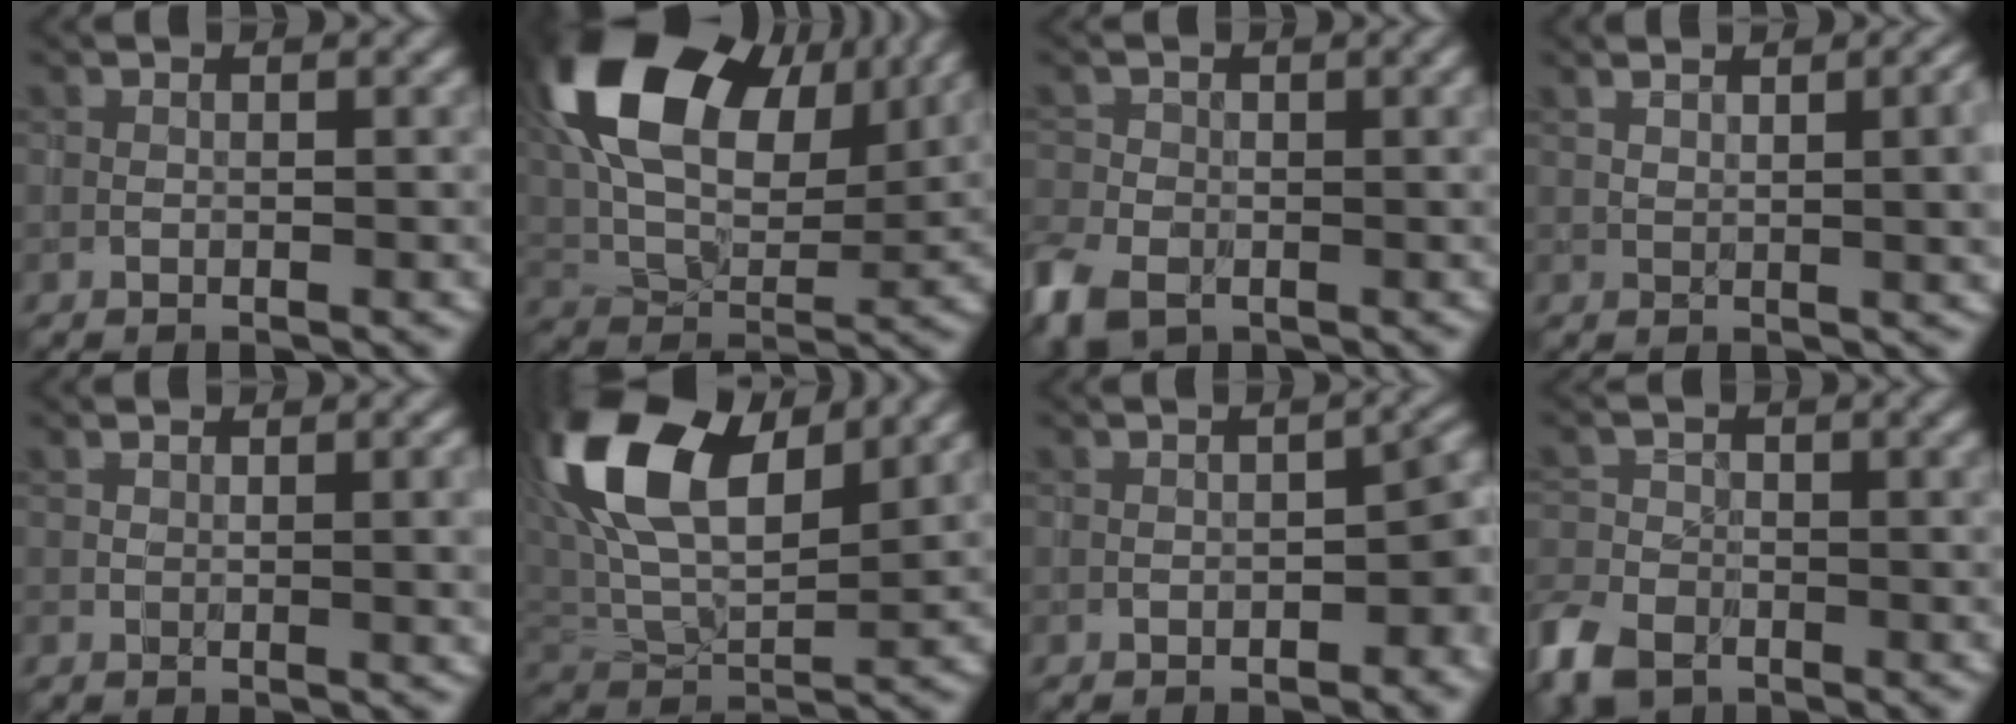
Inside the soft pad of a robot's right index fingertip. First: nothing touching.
{"total": 17.0, "force": [7.5, 9.7, 11.8], "torque": [-0.221, 0.028, 0.129]}
{"total": 5.8, "force": [-3.1, 3.4, 3.7], "torque": [-0.083, -0.019, -0.067]}
{"total": 5.4, "force": [1.8, 2.1, 4.7], "torque": [-0.043, 0.005, 0.036]}
{"total": 3.2, "force": [0.9, 1.3, 2.8], "torque": [-0.036, -0.001, 0.019]}
{"total": 13.4, "force": [6.5, 6.9, 9.5], "torque": [-0.200, 0.025, 0.116]}
{"total": 4.8, "force": [-2.2, 2.4, 3.5], "torque": [-0.028, 0.005, -0.030]}
{"total": 5.6, "force": [-3.8, 3.2, 2.7], "torque": [-0.065, -0.026, -0.078]}